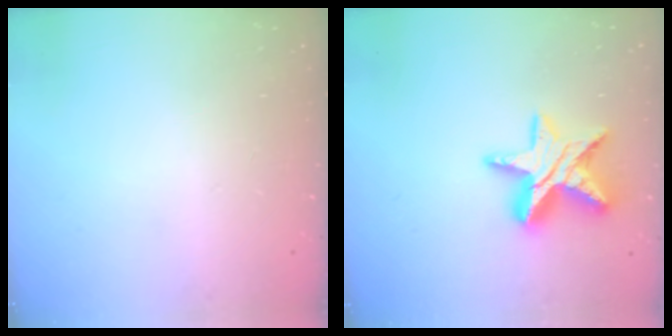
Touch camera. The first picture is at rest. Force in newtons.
{"total": 14.8, "press": 14.8, "slide": 1.1}